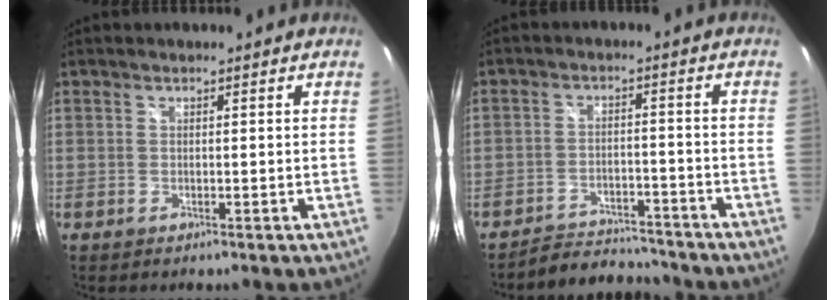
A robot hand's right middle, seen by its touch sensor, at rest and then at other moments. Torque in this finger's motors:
{"motor_torque": [-0.12, -0.49, -0.61, -0.21]}